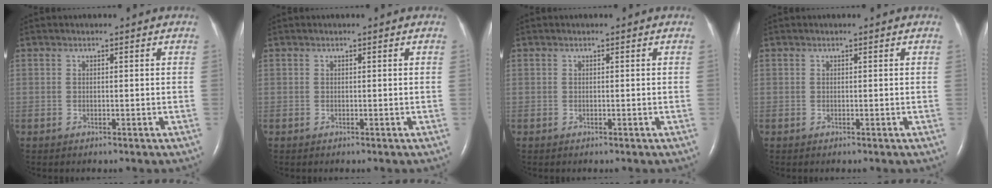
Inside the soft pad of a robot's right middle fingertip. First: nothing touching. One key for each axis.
{"total": 0.0}
{"total": 0.0}
{"total": 0.0}